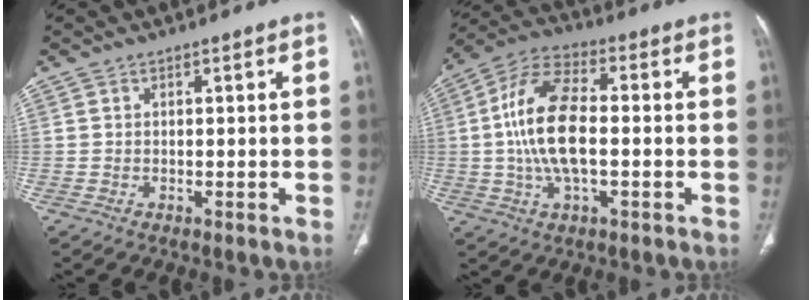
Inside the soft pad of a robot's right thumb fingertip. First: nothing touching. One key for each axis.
{"total": 14.6, "fx": -0.7, "fy": 6.8, "fz": 12.9, "tx": -0.258, "ty": 0.022, "tz": -0.019}